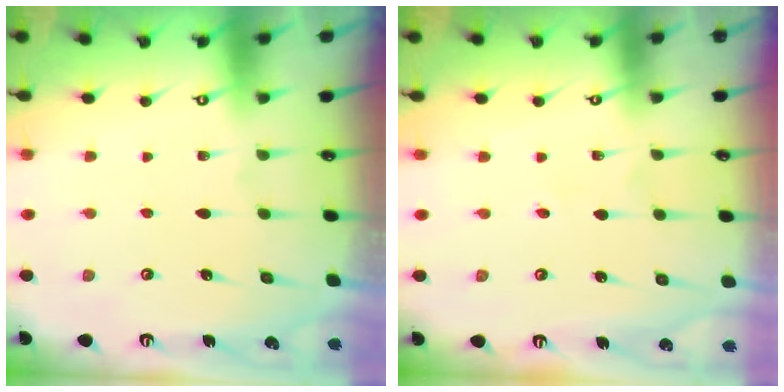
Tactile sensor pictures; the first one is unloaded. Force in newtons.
{"total": 1.7, "press": 1.6, "slide": 0.5}